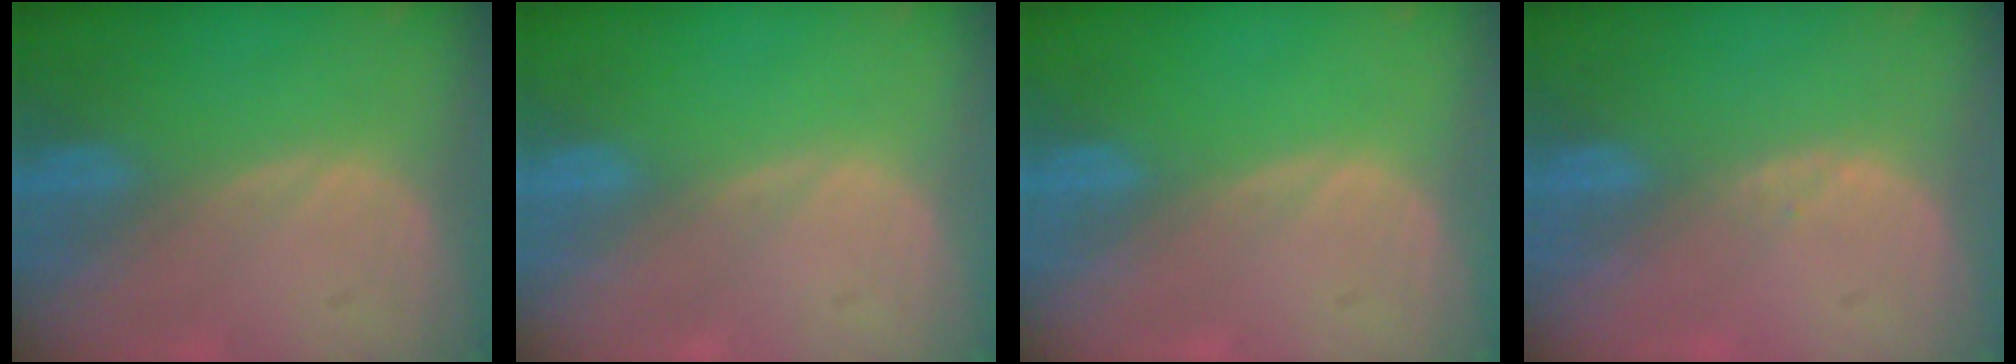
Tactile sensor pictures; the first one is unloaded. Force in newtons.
{"total": 0.0}
{"total": 0.0}
{"total": 0.7, "press": 0.5, "slide": 0.5}